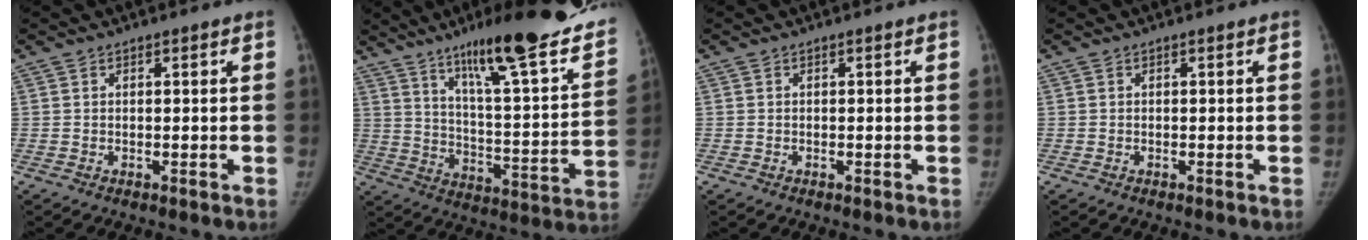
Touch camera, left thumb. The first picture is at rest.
{"total": 29.7, "force": [20.1, 5.1, 21.3], "torque": [-0.289, -0.067, 0.294]}
{"total": 0.0}
{"total": 0.0}